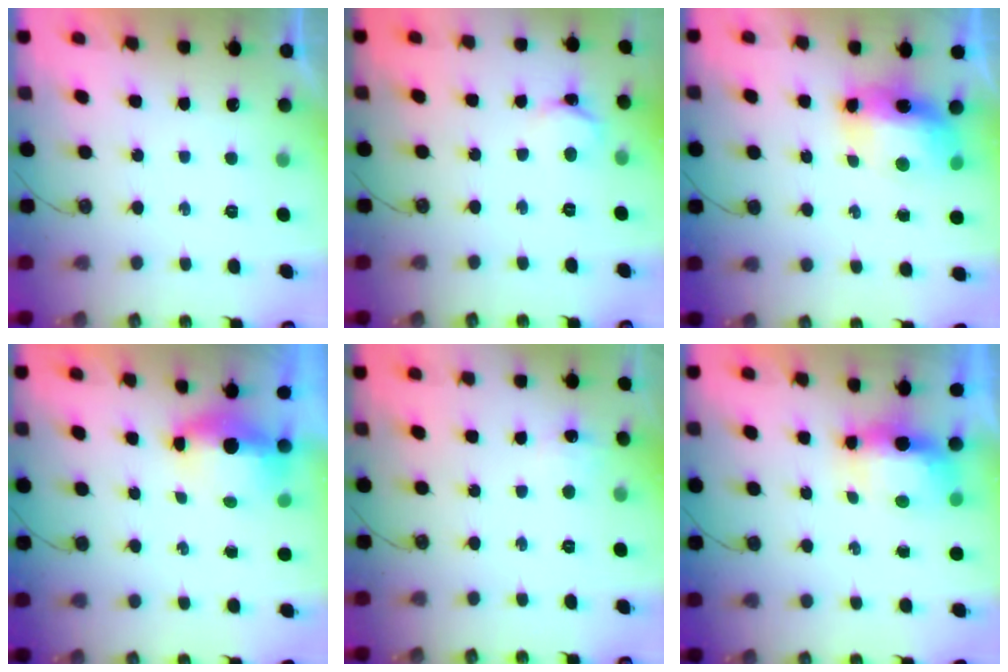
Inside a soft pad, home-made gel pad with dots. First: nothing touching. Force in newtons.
{"total": 3.6, "press": 3.6, "slide": 0.2}
{"total": 9.5, "press": 9.3, "slide": 2.0}
{"total": 6.1, "press": 5.3, "slide": 2.9}
{"total": 5.5, "press": 5.5, "slide": 0.6}
{"total": 9.7, "press": 7.7, "slide": 6.0}